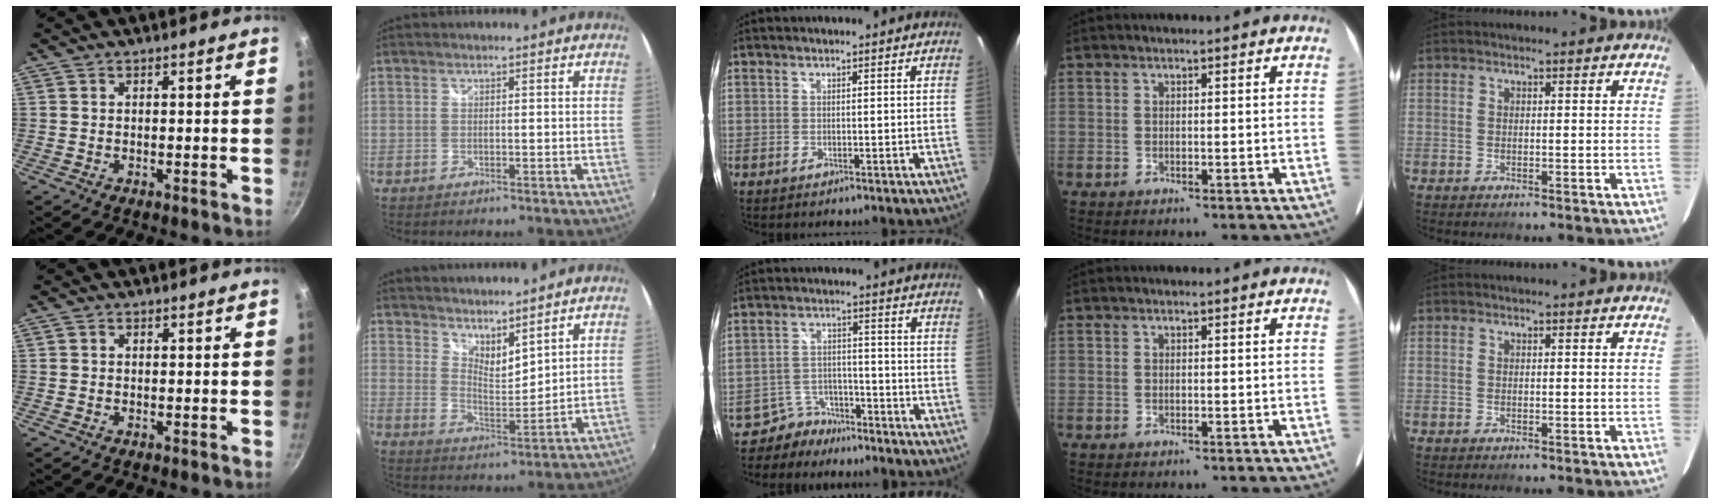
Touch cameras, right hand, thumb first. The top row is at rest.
{"thumb": {"total": 0.6, "force": [0.1, 0.5, 0.2], "torque": [-0.003, 0.004, 0.002]}, "index": {"total": 7.4, "force": [6.5, 1.9, 3.0], "torque": [-0.042, -0.008, 0.115]}, "middle": {"total": 5.8, "force": [-4.8, 3.2, 0.1], "torque": [-0.012, 0.017, -0.079]}}